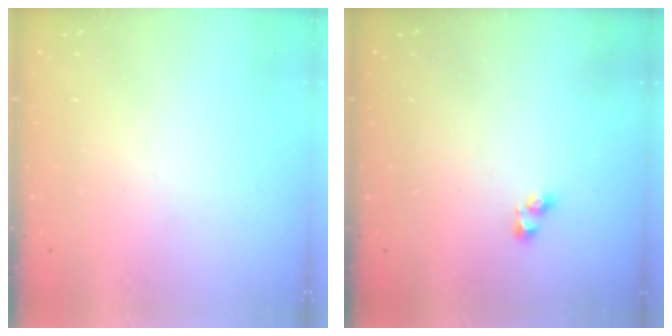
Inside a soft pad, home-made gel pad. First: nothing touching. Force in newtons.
{"total": 1.6, "press": 1.5, "slide": 0.3}